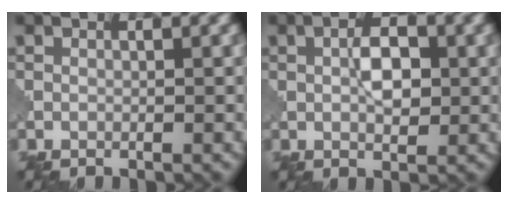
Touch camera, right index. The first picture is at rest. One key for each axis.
{"total": 3.0, "fx": 0.6, "fy": 1.5, "fz": 2.5, "tx": -0.044, "ty": 0.000, "tz": 0.009}